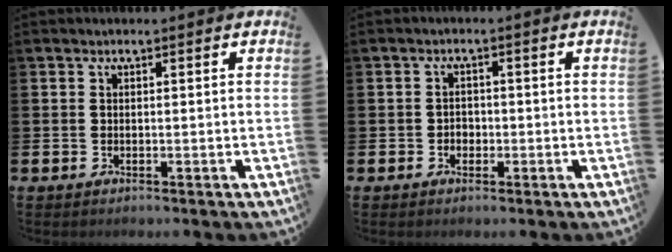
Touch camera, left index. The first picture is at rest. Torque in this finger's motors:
{"motor_torque": [-0.23, 0.13, -0.07, -0.01]}